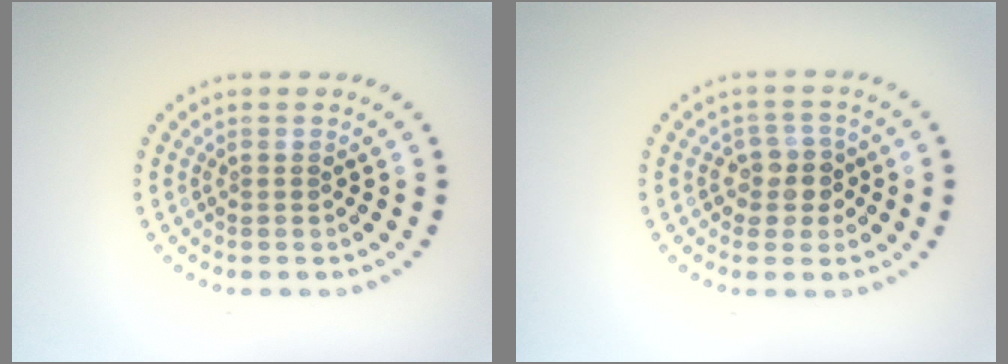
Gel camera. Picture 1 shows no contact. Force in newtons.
{"total": 2.5, "press": 2.2, "slide": 1.0}